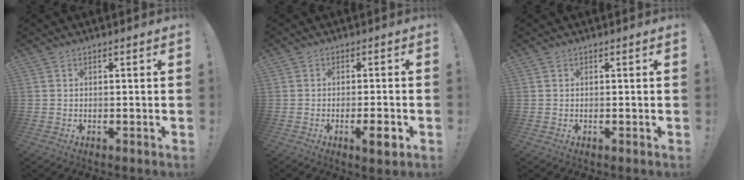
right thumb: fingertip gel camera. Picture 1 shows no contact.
{"total": 4.8, "force": [-2.3, 0.6, 4.2], "torque": [-0.063, 0.001, -0.035]}
{"total": 0.0}